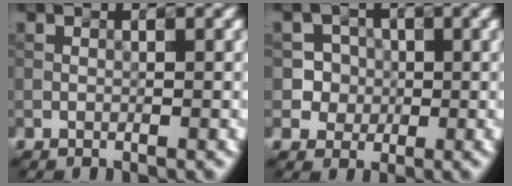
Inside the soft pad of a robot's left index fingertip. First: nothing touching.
{"total": 3.9, "force": [0.1, 3.8, 0.5], "torque": [0.010, 0.018, 0.004]}